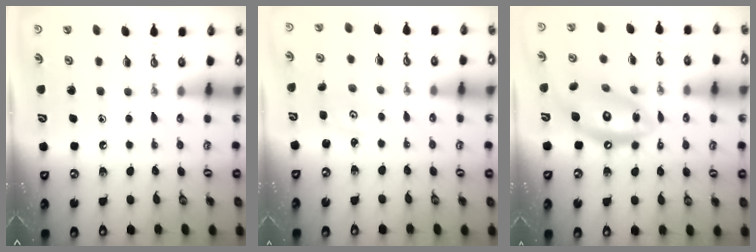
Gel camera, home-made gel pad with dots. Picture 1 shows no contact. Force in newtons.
{"total": 1.1, "press": 1.1, "slide": 0.3}
{"total": 14.7, "press": 14.6, "slide": 1.4}